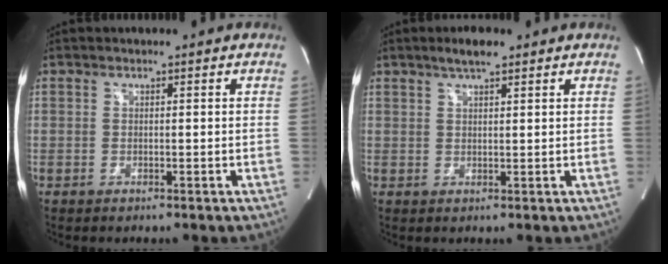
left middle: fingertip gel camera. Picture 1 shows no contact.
{"total": 3.4, "force": [2.5, 0.7, 2.3], "torque": [-0.045, 0.008, 0.043]}